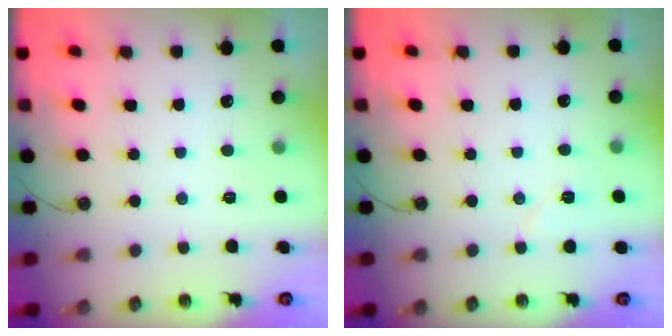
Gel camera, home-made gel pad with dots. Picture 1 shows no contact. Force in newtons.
{"total": 4.8, "press": 4.7, "slide": 1.2}